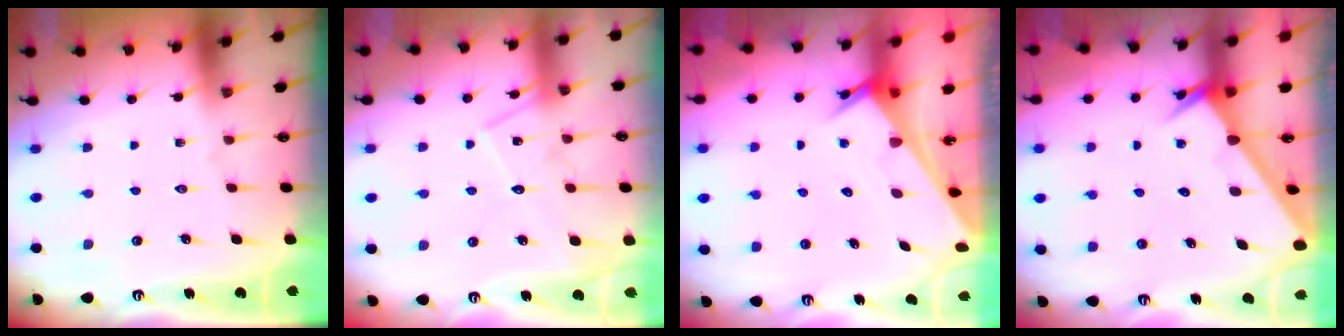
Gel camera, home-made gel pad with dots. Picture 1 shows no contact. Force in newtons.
{"total": 12.6, "press": 12.6, "slide": 0.7}
{"total": 3.3, "press": 3.3, "slide": 0.2}
{"total": 2.5, "press": 2.5, "slide": 0.3}